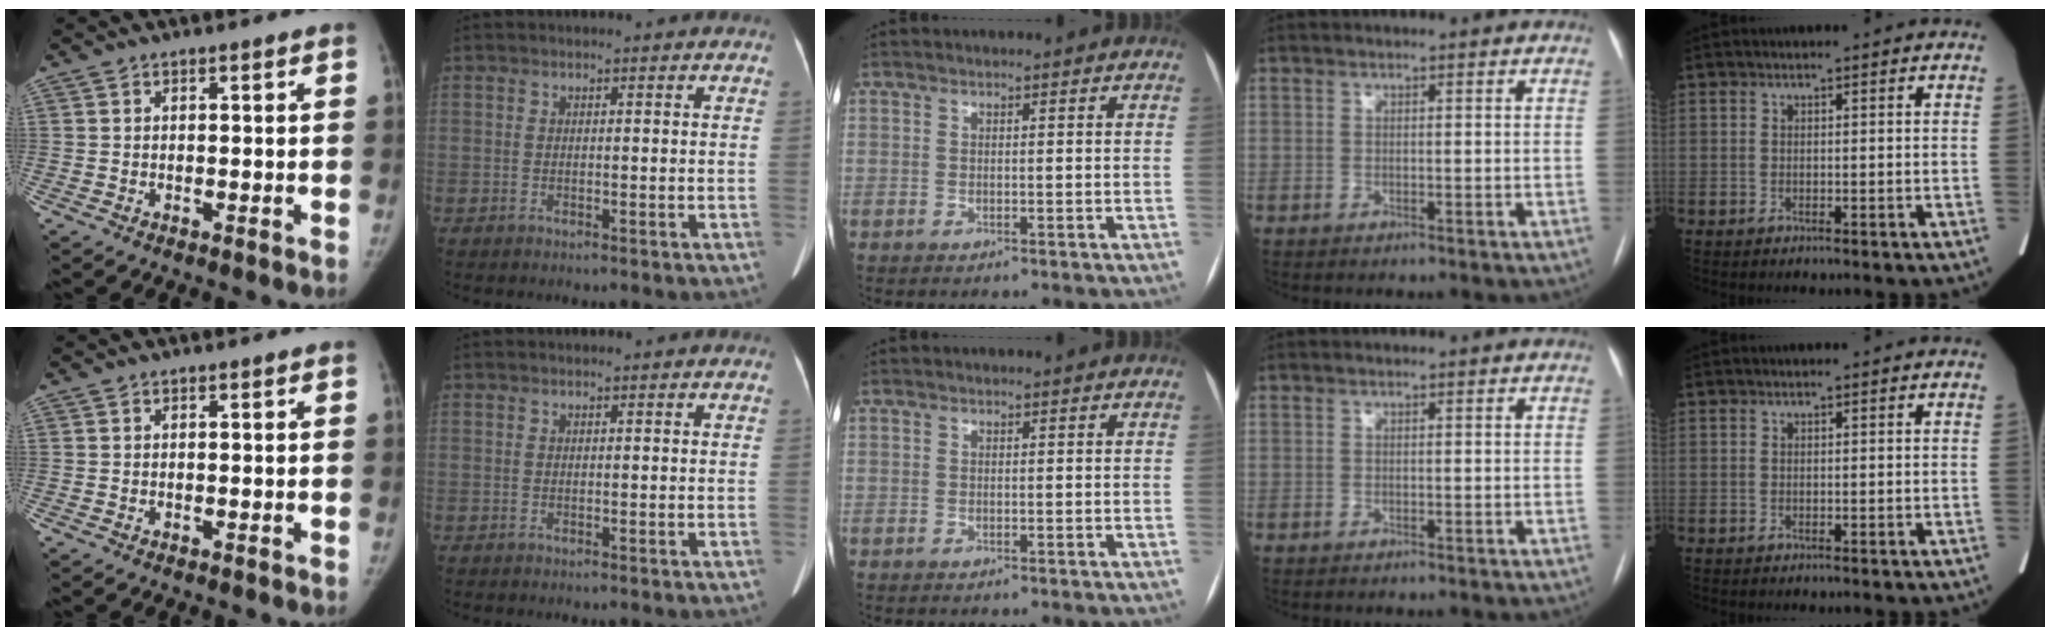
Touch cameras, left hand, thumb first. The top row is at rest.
{}